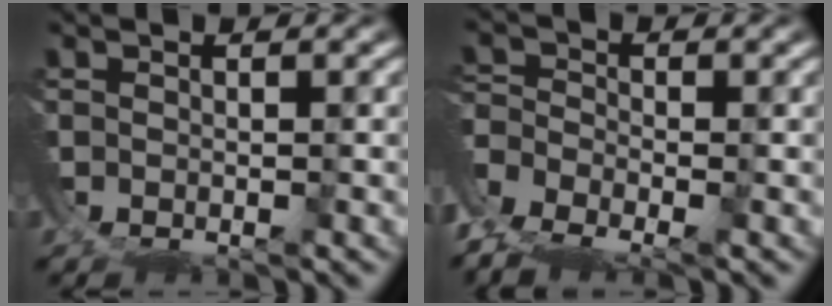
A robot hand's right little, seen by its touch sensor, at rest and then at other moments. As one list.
[{"total": 6.2, "force": [-3.4, 4.4, 2.8], "torque": [-0.086, -0.036, -0.049]}]